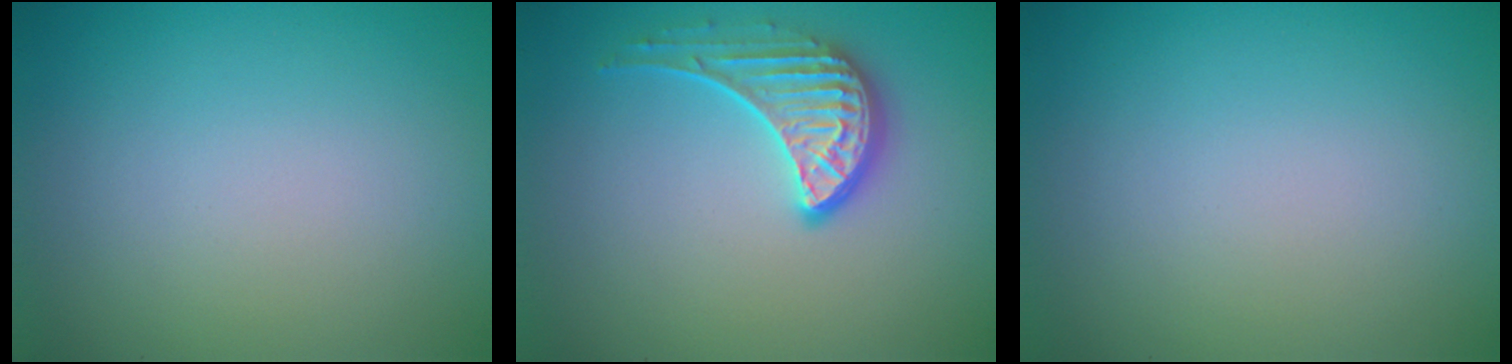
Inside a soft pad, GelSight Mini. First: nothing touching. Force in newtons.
{"total": 3.5, "press": 3.0, "slide": 1.7}
{"total": 0.0}